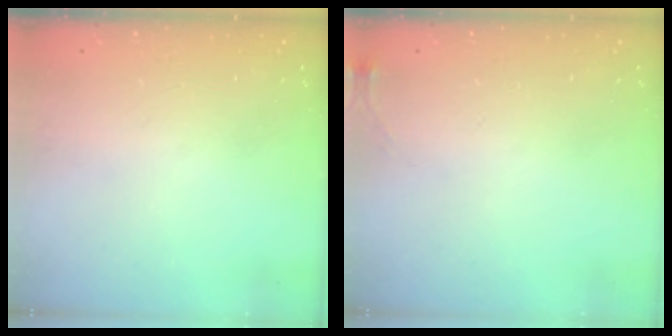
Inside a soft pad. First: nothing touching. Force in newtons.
{"total": 3.7, "press": 3.7, "slide": 0.5}